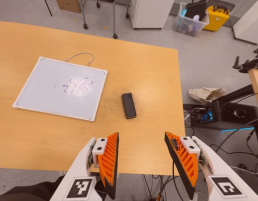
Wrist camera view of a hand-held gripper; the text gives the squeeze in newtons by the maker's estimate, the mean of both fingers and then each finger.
{"total": 0.0}